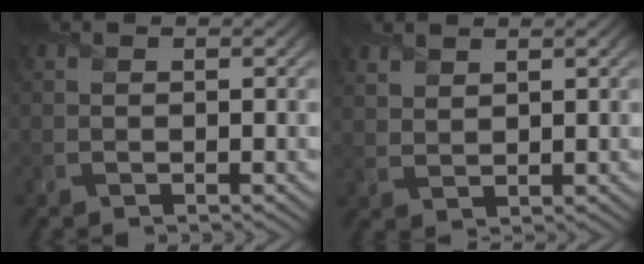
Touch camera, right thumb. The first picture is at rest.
{"total": 2.3, "force": [2.1, 0.8, 0.6], "torque": [-0.018, 0.001, 0.050]}